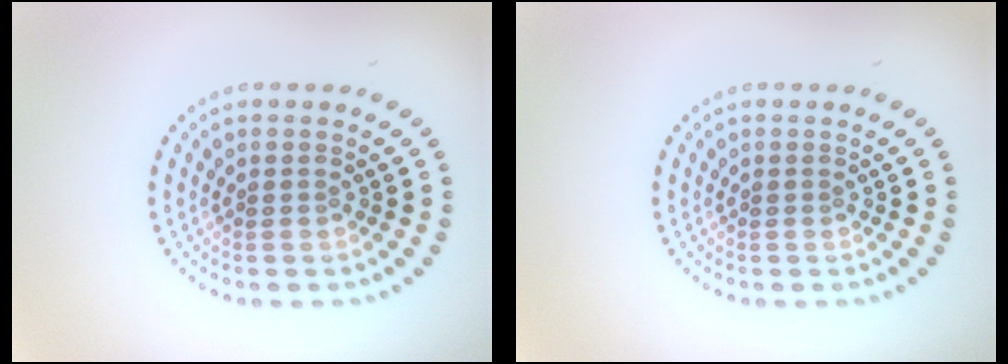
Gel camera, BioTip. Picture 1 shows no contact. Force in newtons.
{"total": 0.0}